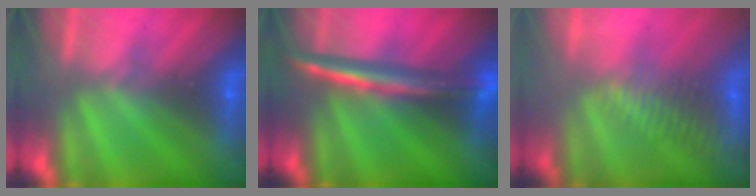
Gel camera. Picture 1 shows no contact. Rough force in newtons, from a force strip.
{"total": 2.9}
{"total": 3.5}